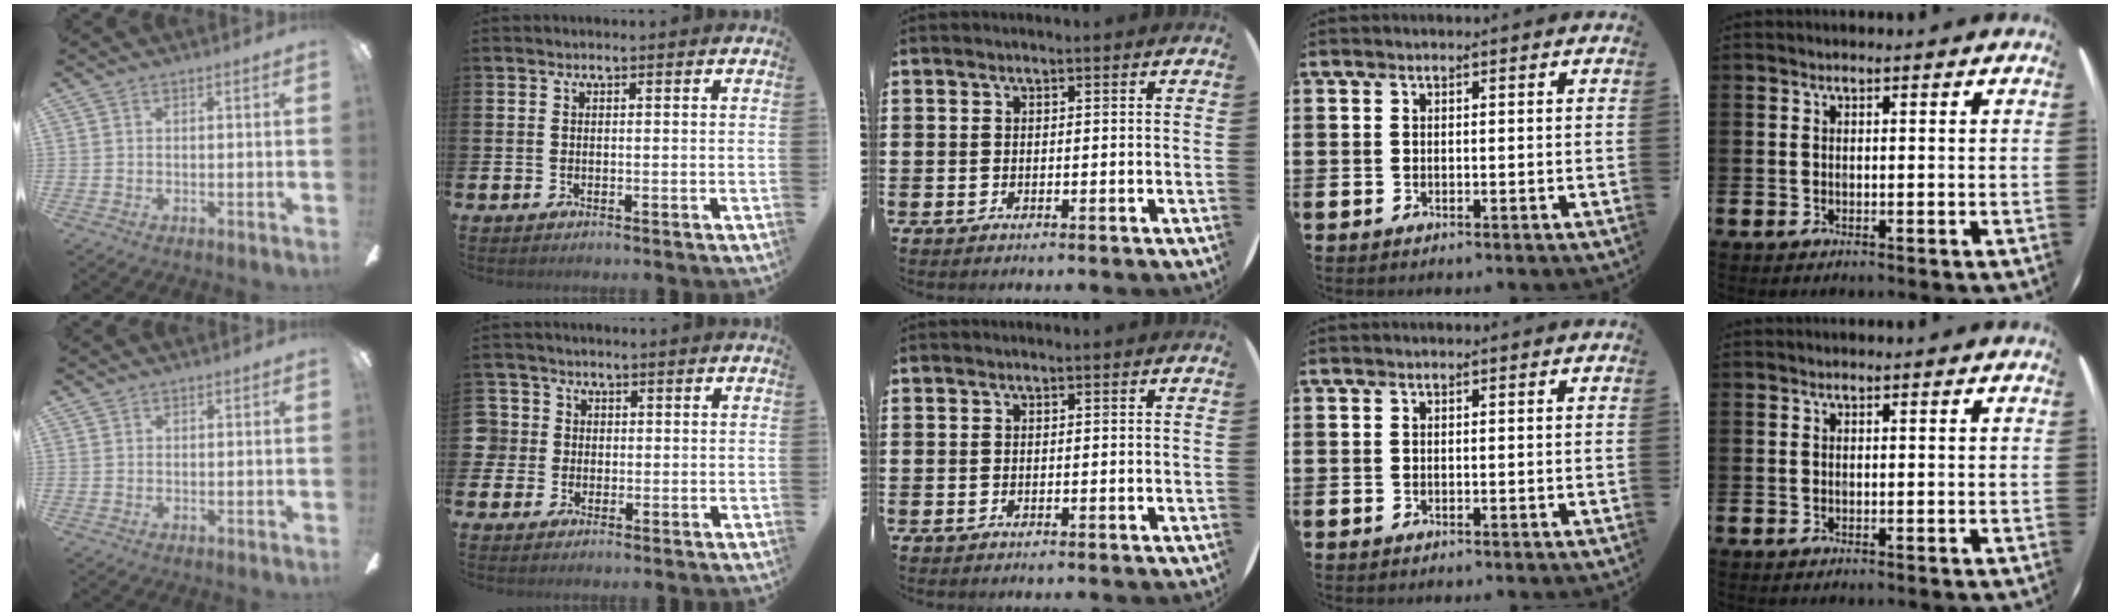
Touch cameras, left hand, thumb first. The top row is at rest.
{"thumb": {"total": 0.7, "force": [0.6, 0.4, -0.1], "torque": [0.003, 0.003, 0.010]}, "index": {"total": 3.5, "force": [0.5, 3.5, 0.1], "torque": [-0.006, 0.009, 0.003]}}